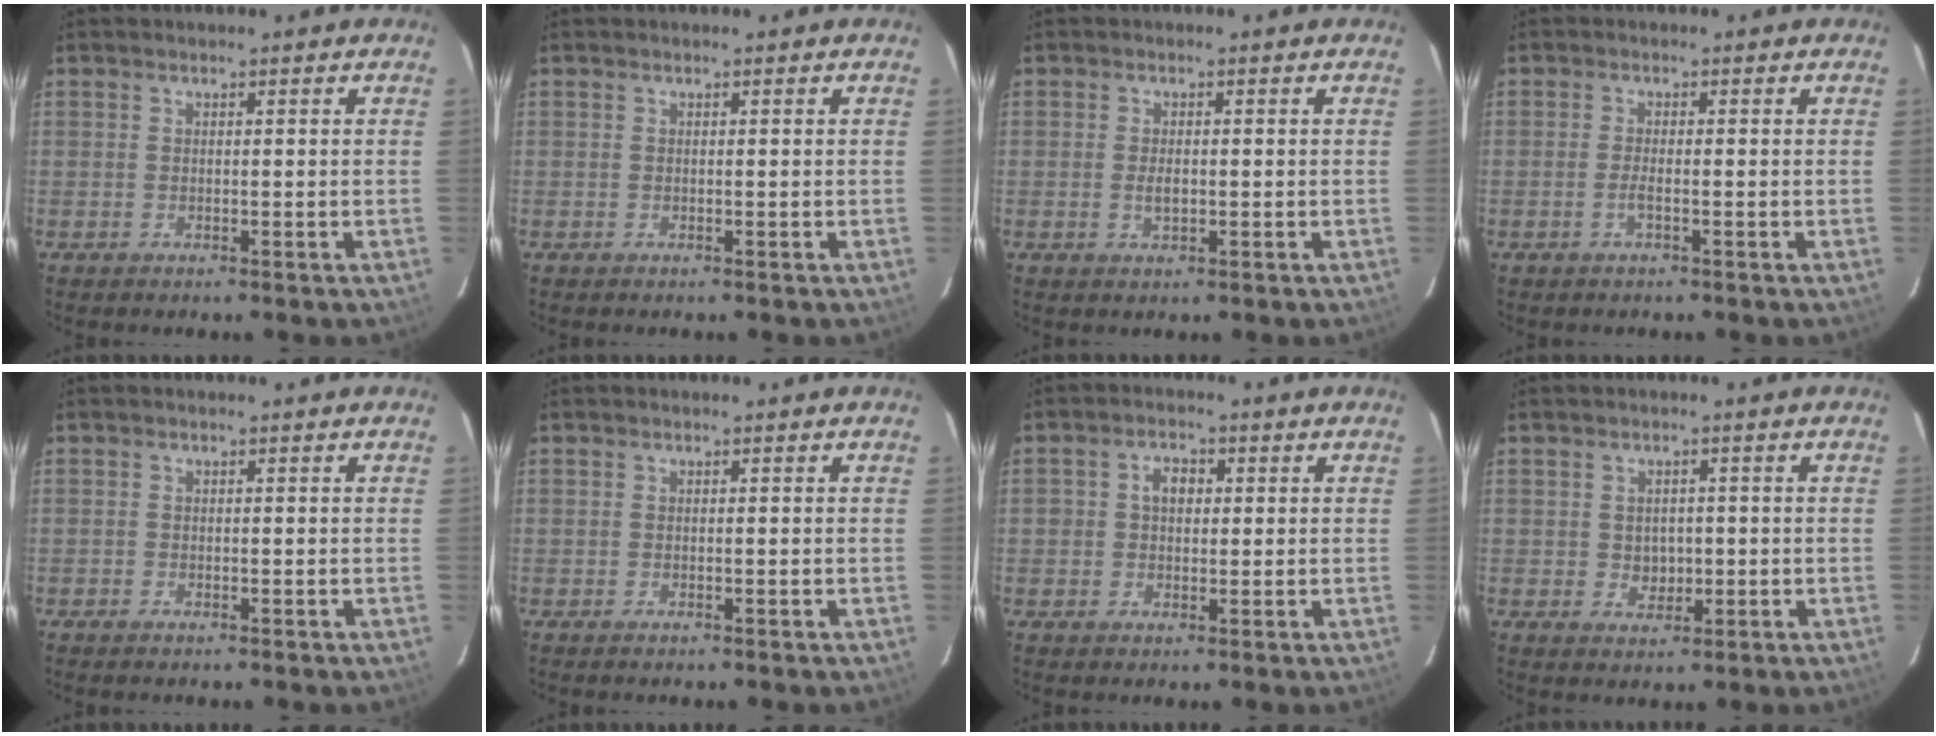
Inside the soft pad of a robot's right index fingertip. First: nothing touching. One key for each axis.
{"total": 0.0}
{"total": 2.1, "fx": -0.3, "fy": 1.1, "fz": 1.8, "tx": -0.032, "ty": -0.001, "tz": -0.004}
{"total": 1.6, "fx": -0.8, "fy": 0.0, "fz": 1.4, "tx": -0.029, "ty": 0.000, "tz": -0.015}
{"total": 0.6, "fx": -0.5, "fy": 0.2, "fz": 0.1, "tx": -0.003, "ty": 0.000, "tz": -0.011}
{"total": 0.0}
{"total": 3.4, "fx": 0.3, "fy": 2.8, "fz": 1.9, "tx": -0.030, "ty": 0.011, "tz": 0.006}
{"total": 3.2, "fx": -0.2, "fy": 2.8, "fz": 1.5, "tx": -0.024, "ty": 0.005, "tz": 0.004}